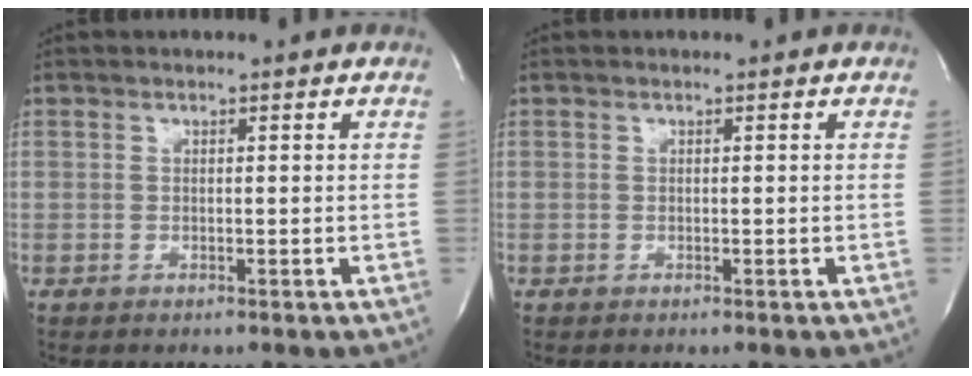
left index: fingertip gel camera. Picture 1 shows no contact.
{"total": 0.0}